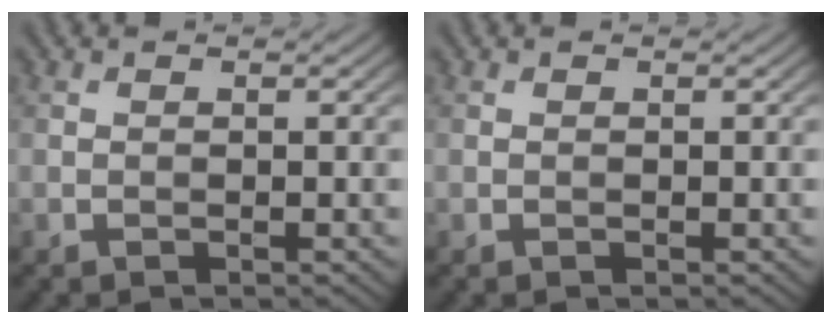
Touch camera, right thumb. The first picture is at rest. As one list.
[{"total": 0.0}]